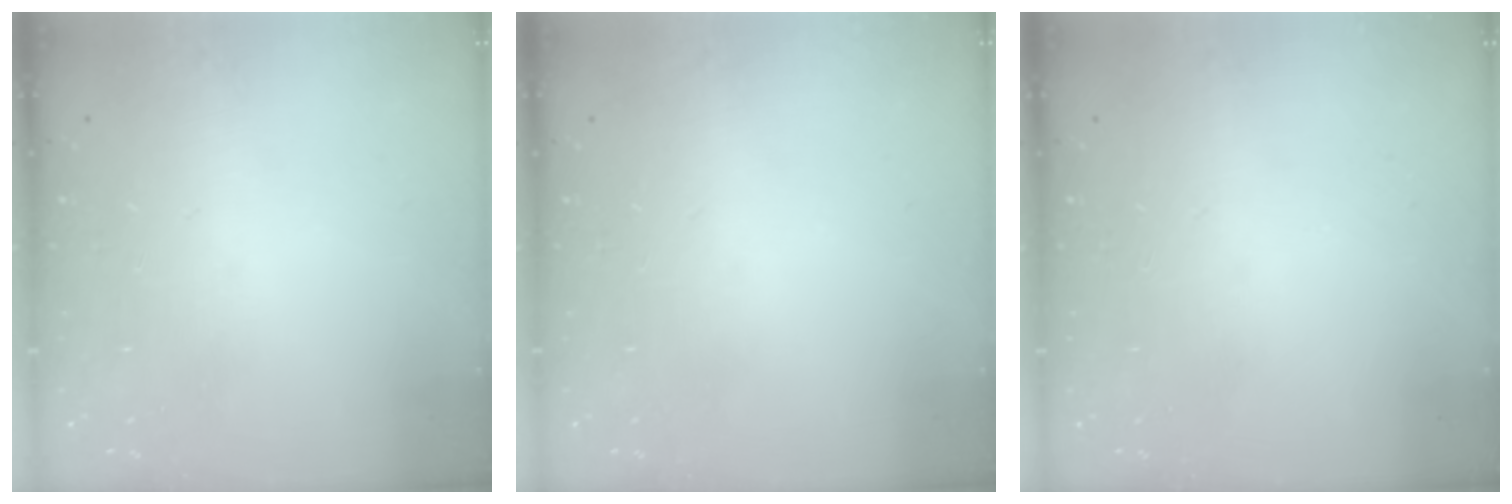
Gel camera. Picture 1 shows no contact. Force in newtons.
{"total": 0.0}
{"total": 0.0}